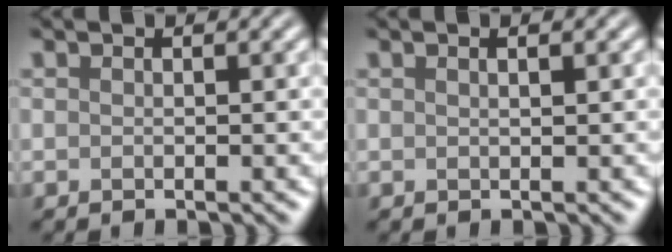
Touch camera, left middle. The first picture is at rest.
{"total": 1.5, "force": [0.8, 0.6, 1.2], "torque": [-0.003, -0.003, -0.003]}